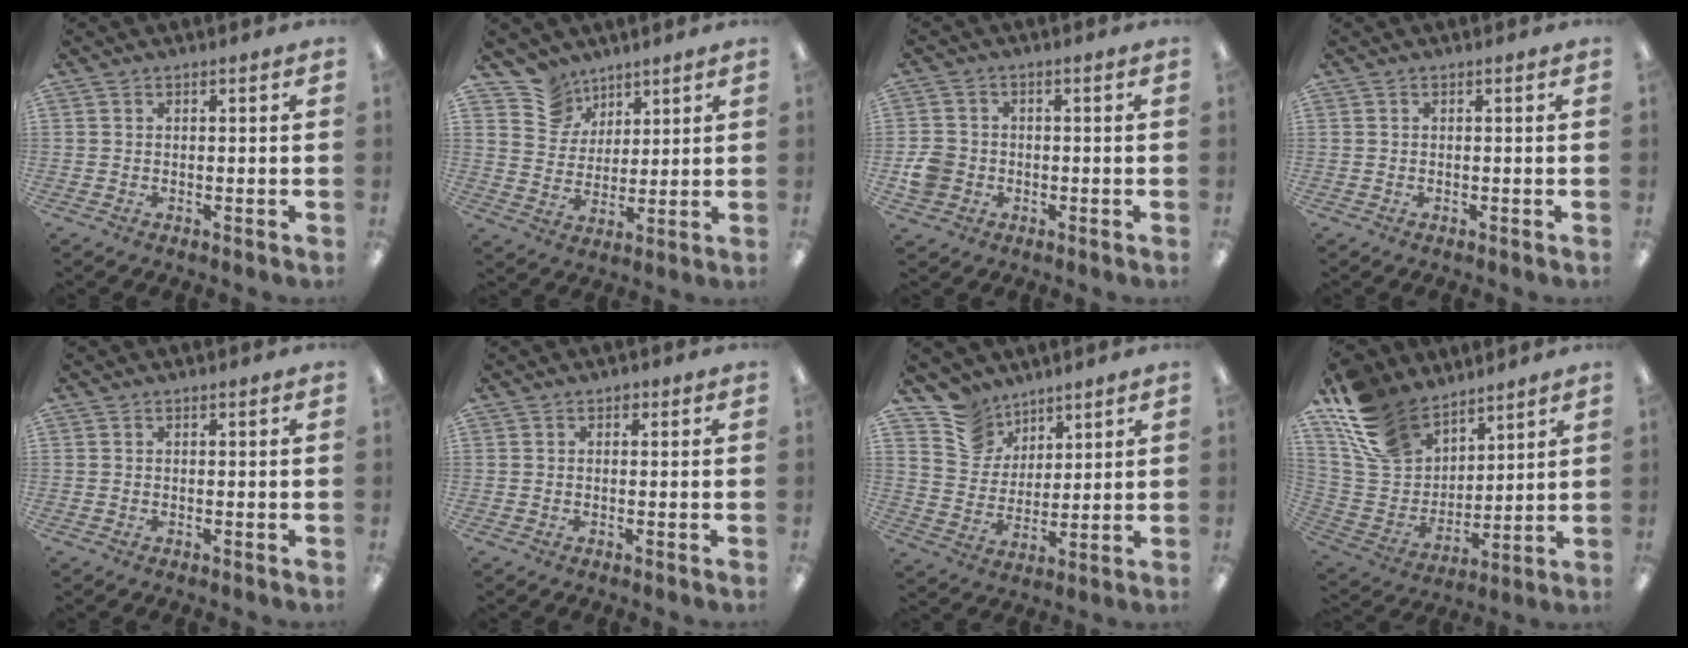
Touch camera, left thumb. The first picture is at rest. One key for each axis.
{"total": 9.5, "fx": 7.0, "fy": 6.3, "fz": 0.6, "tx": -0.032, "ty": -0.046, "tz": 0.138}
{"total": 5.6, "fx": -1.3, "fy": 5.0, "fz": 2.0, "tx": -0.041, "ty": 0.009, "tz": -0.024}
{"total": 0.0}
{"total": 0.0}
{"total": 0.8, "fx": 0.2, "fy": 0.7, "fz": 0.4, "tx": 0.000, "ty": 0.000, "tz": 0.002}
{"total": 10.7, "fx": 8.5, "fy": 6.5, "fz": 1.0, "tx": -0.036, "ty": -0.060, "tz": 0.167}
{"total": 17.3, "fx": 12.4, "fy": 10.3, "fz": 6.4, "tx": -0.148, "ty": -0.066, "tz": 0.242}